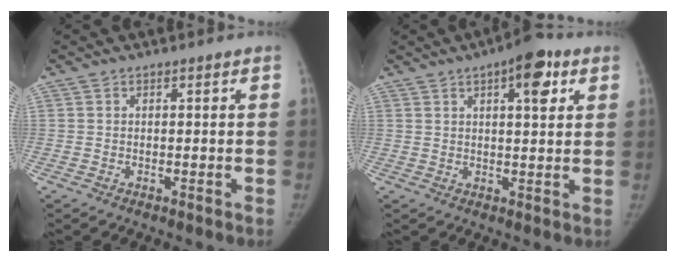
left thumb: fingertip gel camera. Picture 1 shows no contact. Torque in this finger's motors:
{"motor_torque": [0.64, 0.45, 1.17, -0.77, 0.22]}